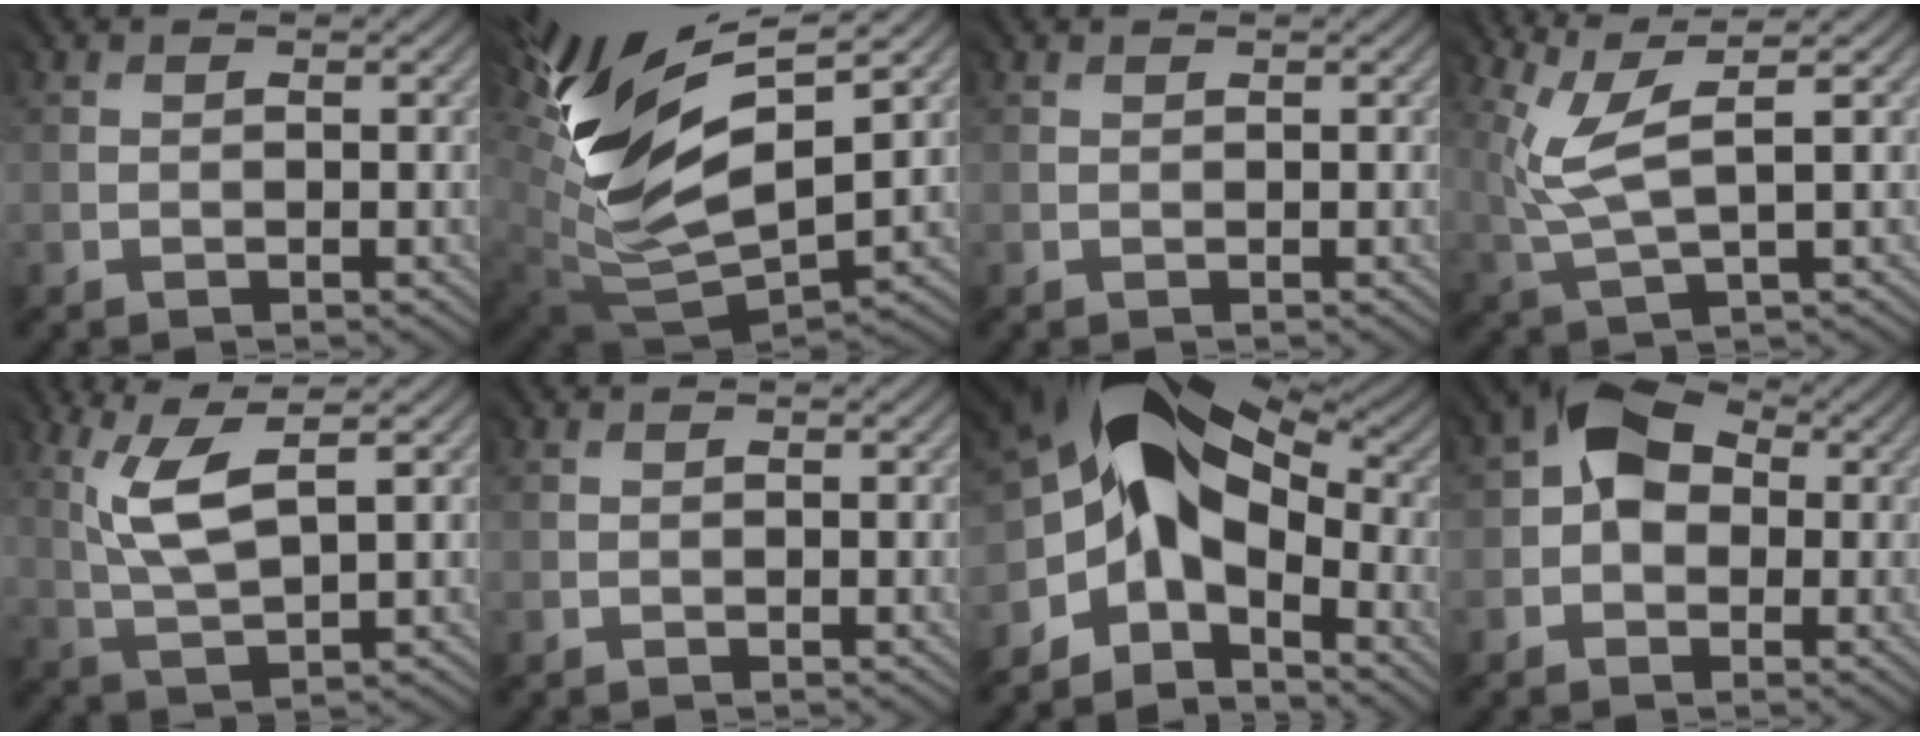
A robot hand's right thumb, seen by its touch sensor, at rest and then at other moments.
{"total": 13.8, "force": [6.5, 6.3, 10.4], "torque": [-0.247, 0.011, 0.122]}
{"total": 0.0}
{"total": 5.5, "force": [2.5, 1.0, 4.8], "torque": [-0.118, 0.011, 0.055]}
{"total": 6.9, "force": [3.3, 2.2, 5.6], "torque": [-0.135, 0.008, 0.066]}
{"total": 0.0}
{"total": 11.8, "force": [-1.1, 8.3, 8.3], "torque": [-0.132, 0.003, -0.033]}
{"total": 7.6, "force": [1.2, 5.5, 5.0], "torque": [-0.094, 0.017, 0.008]}